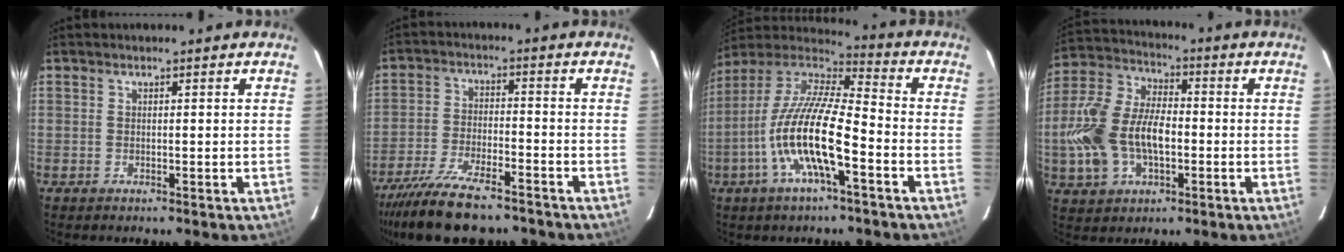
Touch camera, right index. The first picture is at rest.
{"total": 14.8, "force": [-12.0, 4.1, 7.7], "torque": [-0.169, -0.027, -0.205]}
{"total": 17.2, "force": [-6.1, 3.8, 15.6], "torque": [-0.299, -0.014, -0.124]}
{"total": 16.4, "force": [-2.9, 9.8, 12.9], "torque": [-0.290, 0.010, -0.050]}